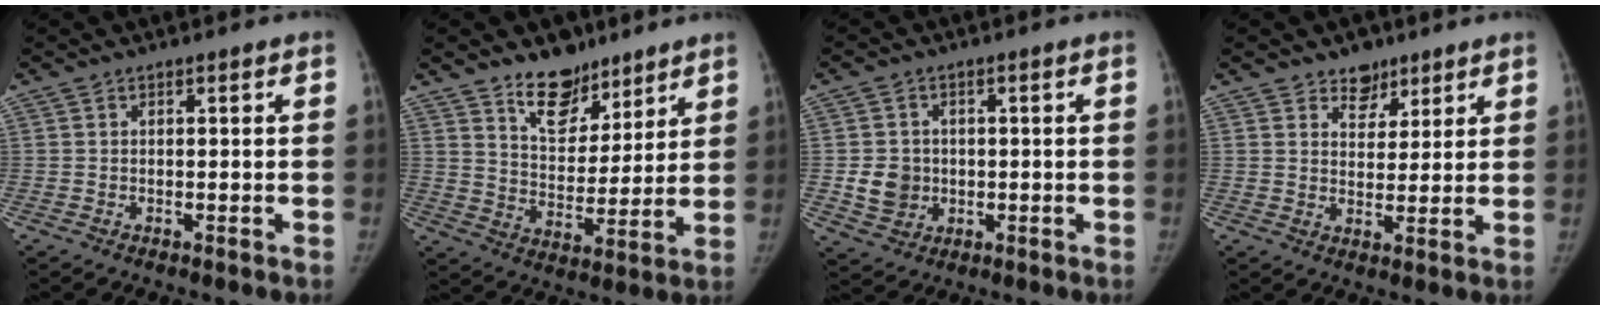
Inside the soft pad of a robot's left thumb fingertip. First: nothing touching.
{"total": 11.4, "force": [8.3, 6.4, 4.5], "torque": [-0.043, -0.059, 0.146]}
{"total": 6.0, "force": [-0.3, 5.4, 2.6], "torque": [-0.023, 0.003, 0.001]}
{"total": 5.4, "force": [3.7, 3.5, 1.5], "torque": [0.007, -0.023, 0.059]}